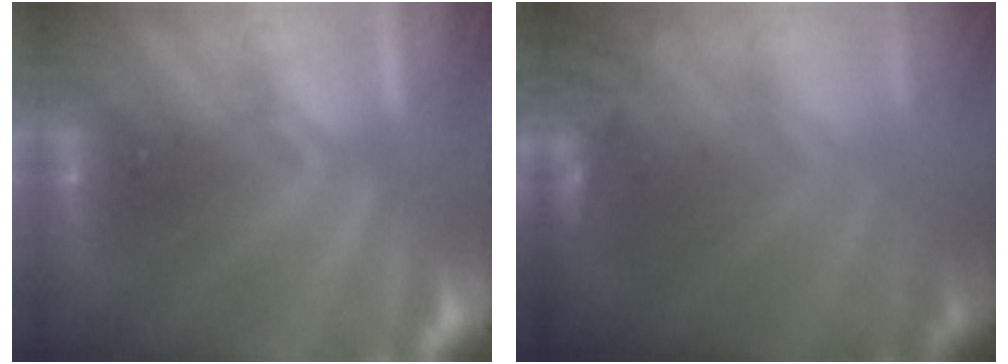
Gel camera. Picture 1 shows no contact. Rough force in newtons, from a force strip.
{"total": 3.6}